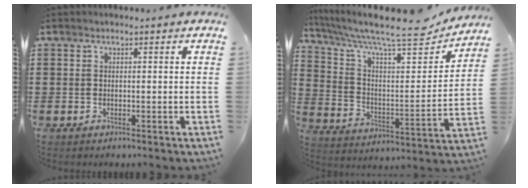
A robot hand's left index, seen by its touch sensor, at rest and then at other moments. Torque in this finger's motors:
{"motor_torque": [0.66, 0.25, 0.84, 0.21]}